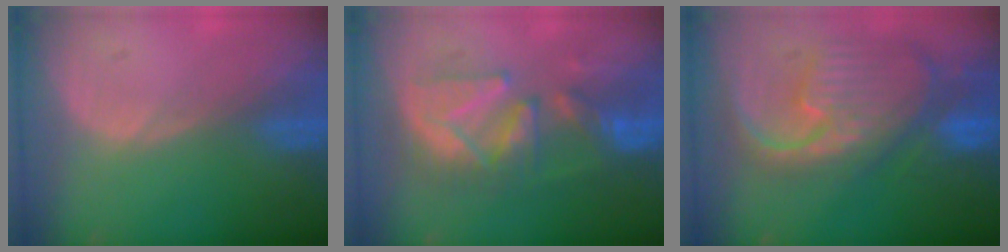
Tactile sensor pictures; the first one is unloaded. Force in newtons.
{"total": 9.0, "press": 9.0, "slide": 0.4}
{"total": 12.4, "press": 10.7, "slide": 6.3}